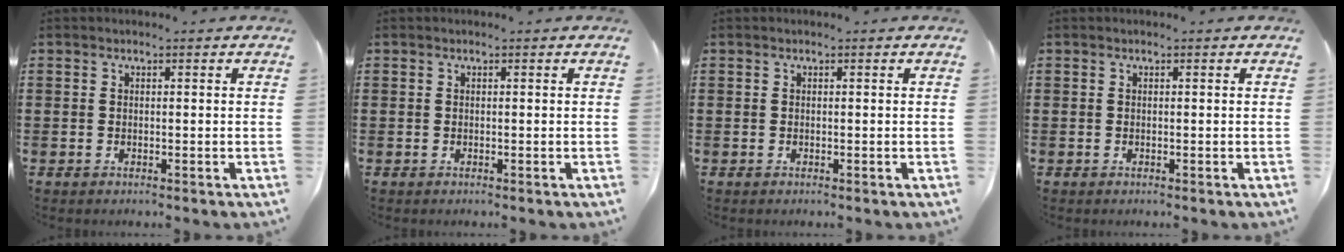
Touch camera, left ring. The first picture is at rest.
{"total": 0.0}
{"total": 0.0}
{"total": 0.0}